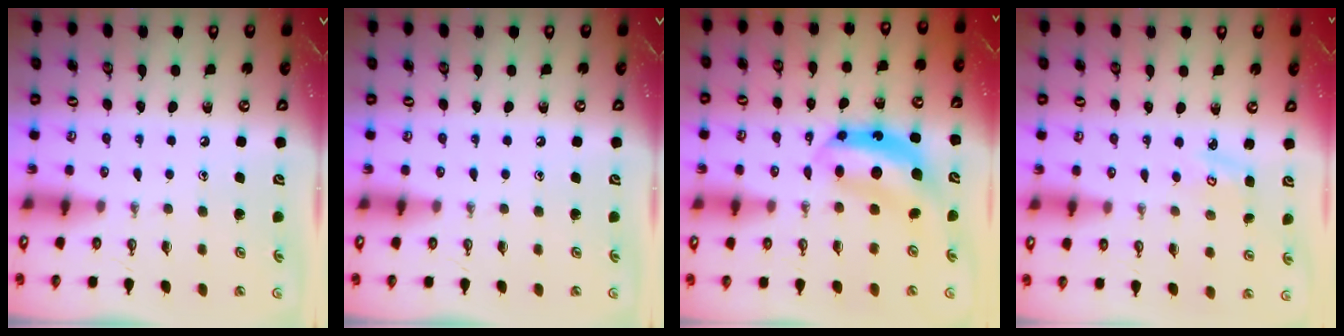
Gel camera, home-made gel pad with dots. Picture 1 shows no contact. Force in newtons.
{"total": 0.0}
{"total": 7.0, "press": 7.0, "slide": 0.8}
{"total": 3.2, "press": 3.2, "slide": 0.4}